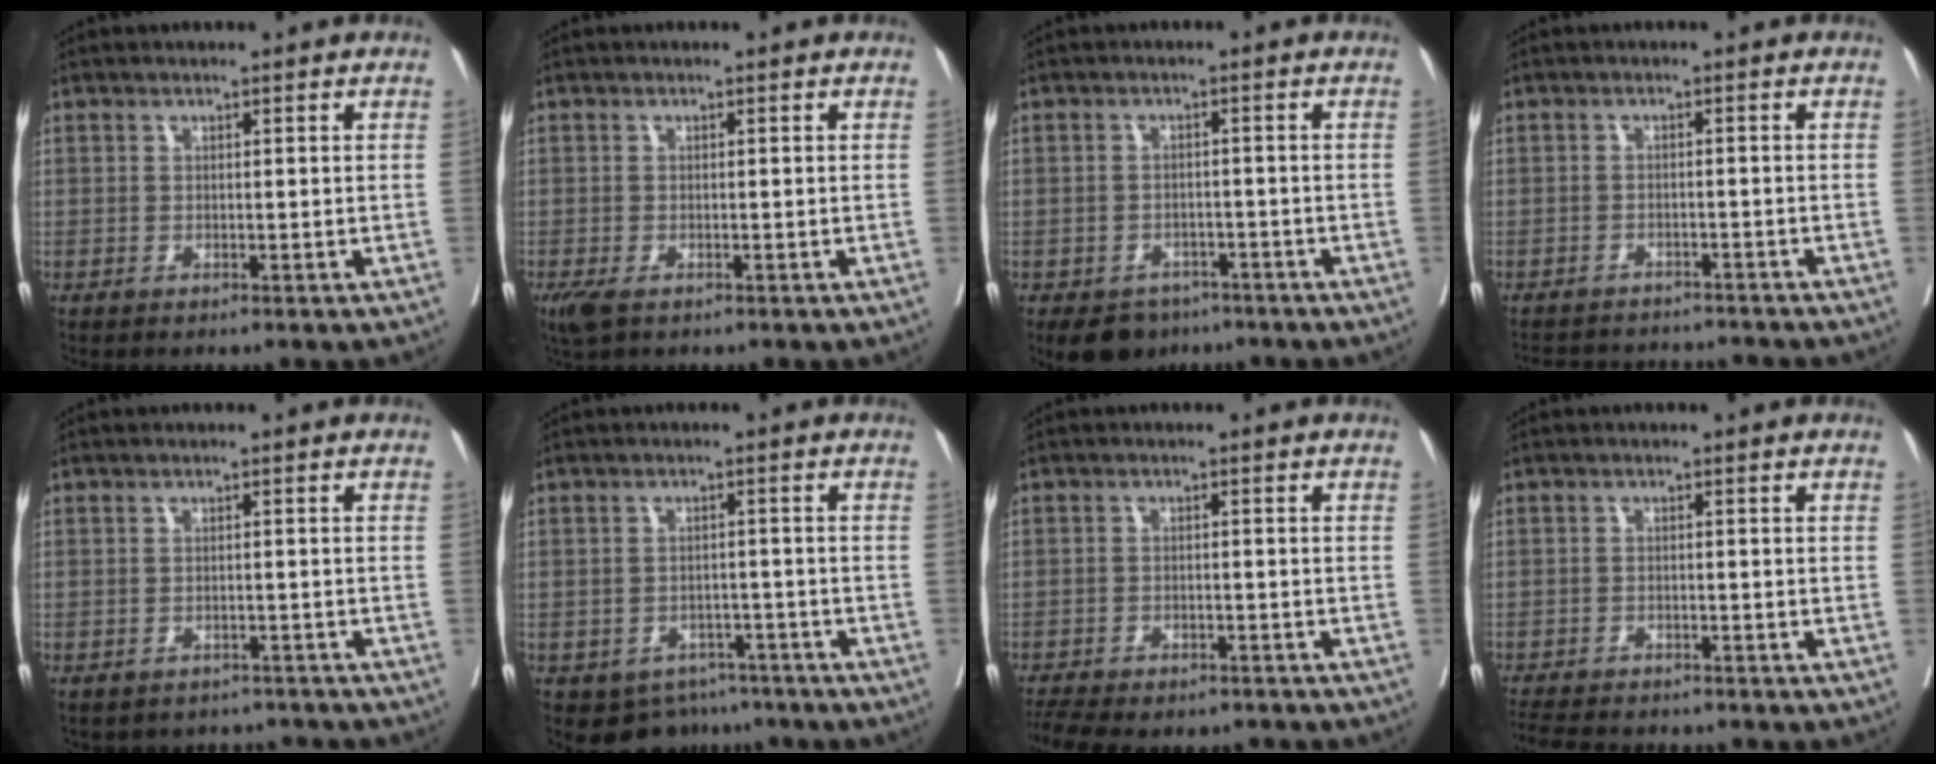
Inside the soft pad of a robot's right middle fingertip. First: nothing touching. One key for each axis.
{"total": 2.8, "fx": -1.6, "fy": 1.3, "fz": 1.9, "tx": -0.045, "ty": -0.010, "tz": -0.025}
{"total": 5.8, "fx": -4.2, "fy": 3.7, "fz": 1.5, "tx": -0.016, "ty": 0.003, "tz": -0.060}
{"total": 10.5, "fx": -10.0, "fy": 2.1, "fz": 2.4, "tx": -0.046, "ty": 0.007, "tz": -0.130}
{"total": 5.9, "fx": -5.4, "fy": 2.3, "fz": -0.3, "tx": 0.011, "ty": 0.019, "tz": -0.062}
{"total": 7.1, "fx": -5.2, "fy": 4.7, "fz": 0.9, "tx": 0.002, "ty": 0.011, "tz": -0.066}
{"total": 11.8, "fx": -10.4, "fy": 3.7, "fz": 4.3, "tx": -0.087, "ty": 0.004, "tz": -0.142}
{"total": 10.4, "fx": -9.3, "fy": 2.4, "fz": 3.9, "tx": -0.072, "ty": -0.012, "tz": -0.132}